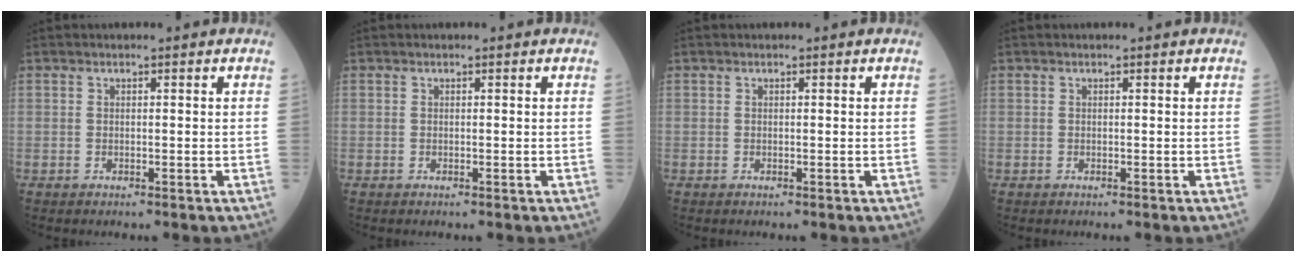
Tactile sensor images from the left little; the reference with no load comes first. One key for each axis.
{"total": 0.0}
{"total": 0.0}
{"total": 0.0}